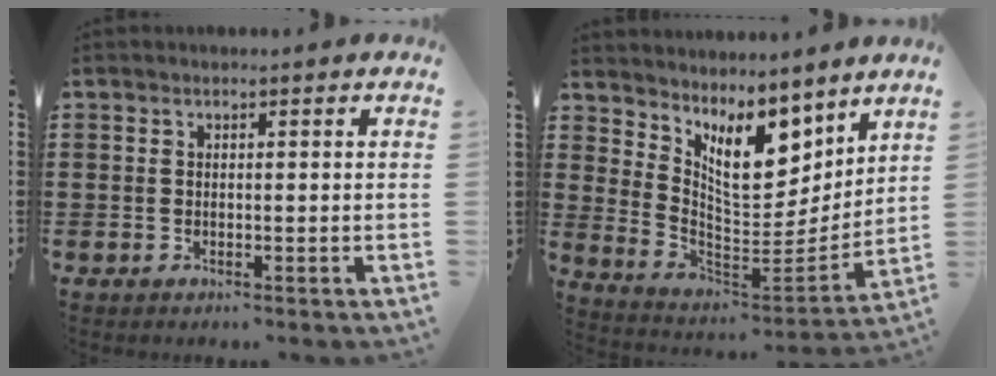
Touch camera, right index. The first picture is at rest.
{"total": 10.1, "force": [6.3, 4.9, 6.1], "torque": [-0.110, -0.043, 0.114]}